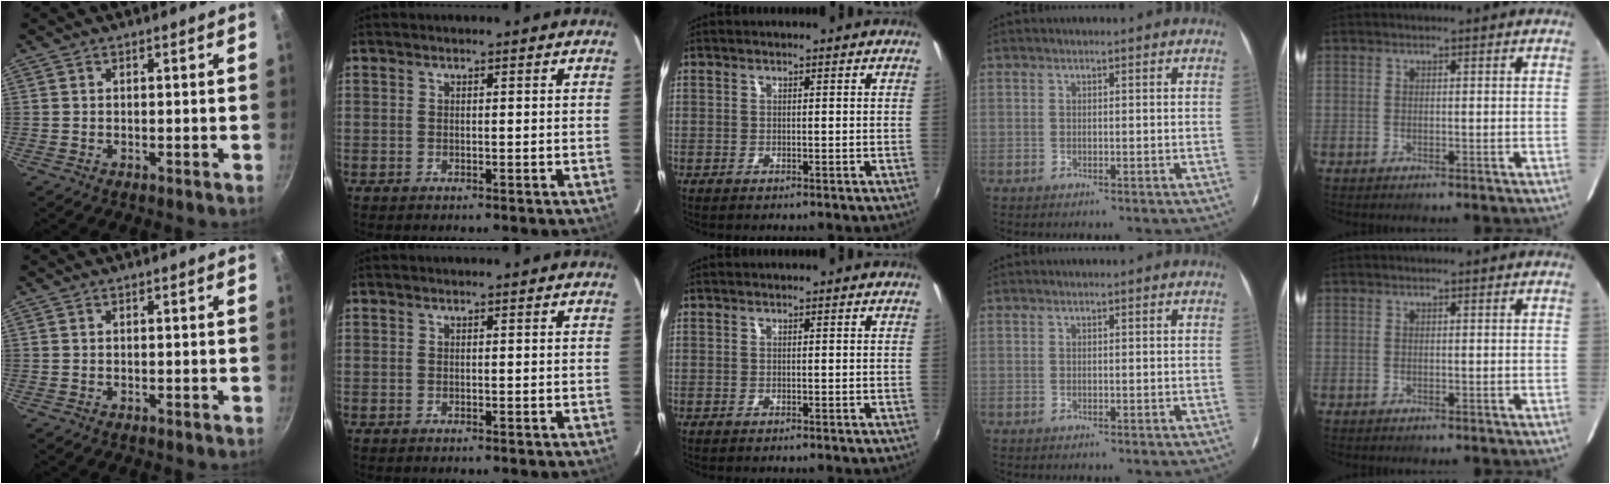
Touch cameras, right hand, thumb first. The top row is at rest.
{}